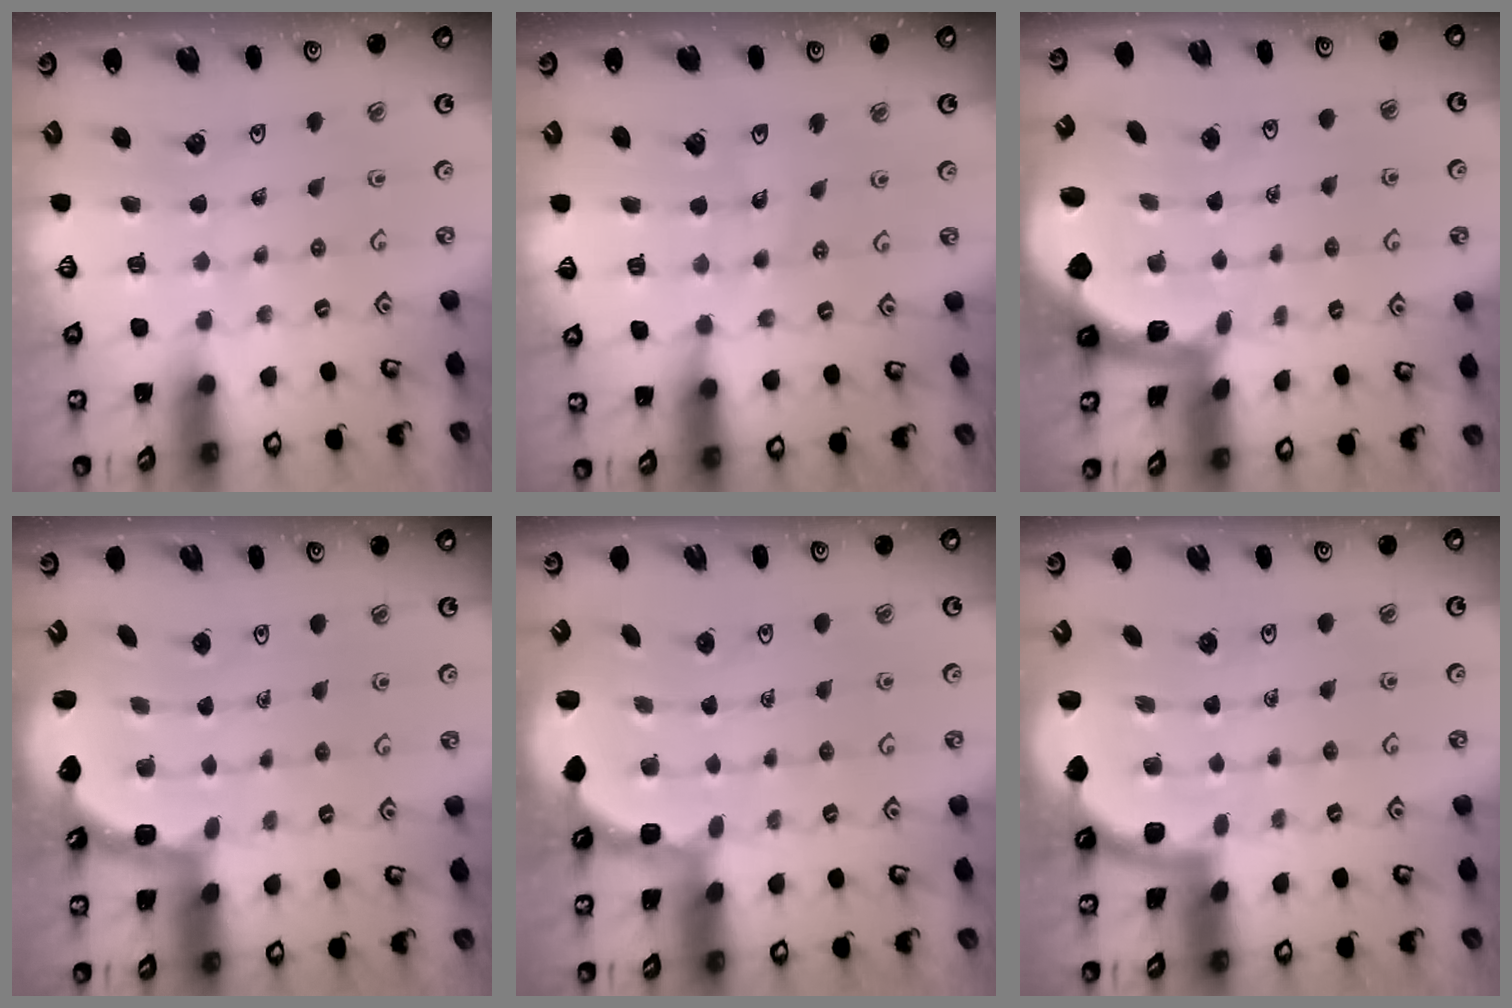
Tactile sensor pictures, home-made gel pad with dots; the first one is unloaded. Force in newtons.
{"total": 10.3, "press": 9.9, "slide": 3.1}
{"total": 1.7, "press": 1.6, "slide": 0.4}
{"total": 2.6, "press": 2.3, "slide": 1.3}
{"total": 2.5, "press": 1.9, "slide": 1.6}
{"total": 1.9, "press": 1.9, "slide": 0.0}